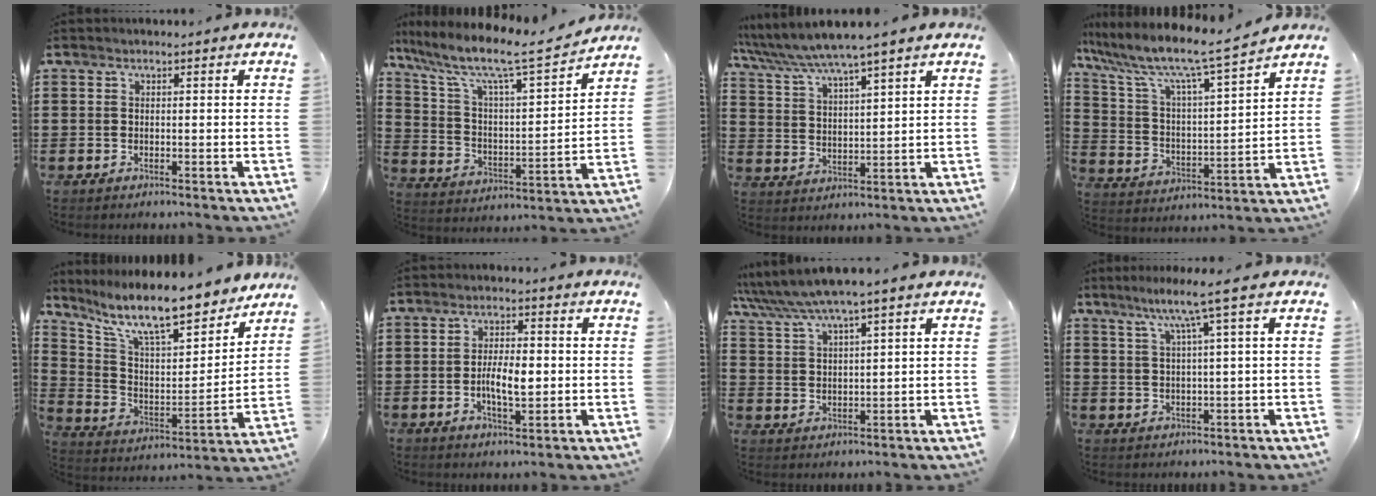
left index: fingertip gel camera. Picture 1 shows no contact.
{"total": 8.6, "force": [6.9, 0.9, 5.1], "torque": [-0.129, -0.052, 0.107]}
{"total": 5.2, "force": [4.6, 0.0, 2.5], "torque": [-0.065, -0.024, 0.078]}
{"total": 7.9, "force": [6.7, 0.3, 4.2], "torque": [-0.113, -0.055, 0.103]}
{"total": 12.0, "force": [10.1, 2.3, 5.9], "torque": [-0.140, -0.069, 0.171]}
{"total": 5.9, "force": [-0.7, 2.3, 5.4], "torque": [-0.094, 0.001, -0.017]}
{"total": 5.5, "force": [4.5, 0.3, 3.0], "torque": [-0.071, -0.014, 0.079]}
{"total": 6.3, "force": [2.9, -0.5, 5.6], "torque": [-0.115, 0.000, 0.044]}